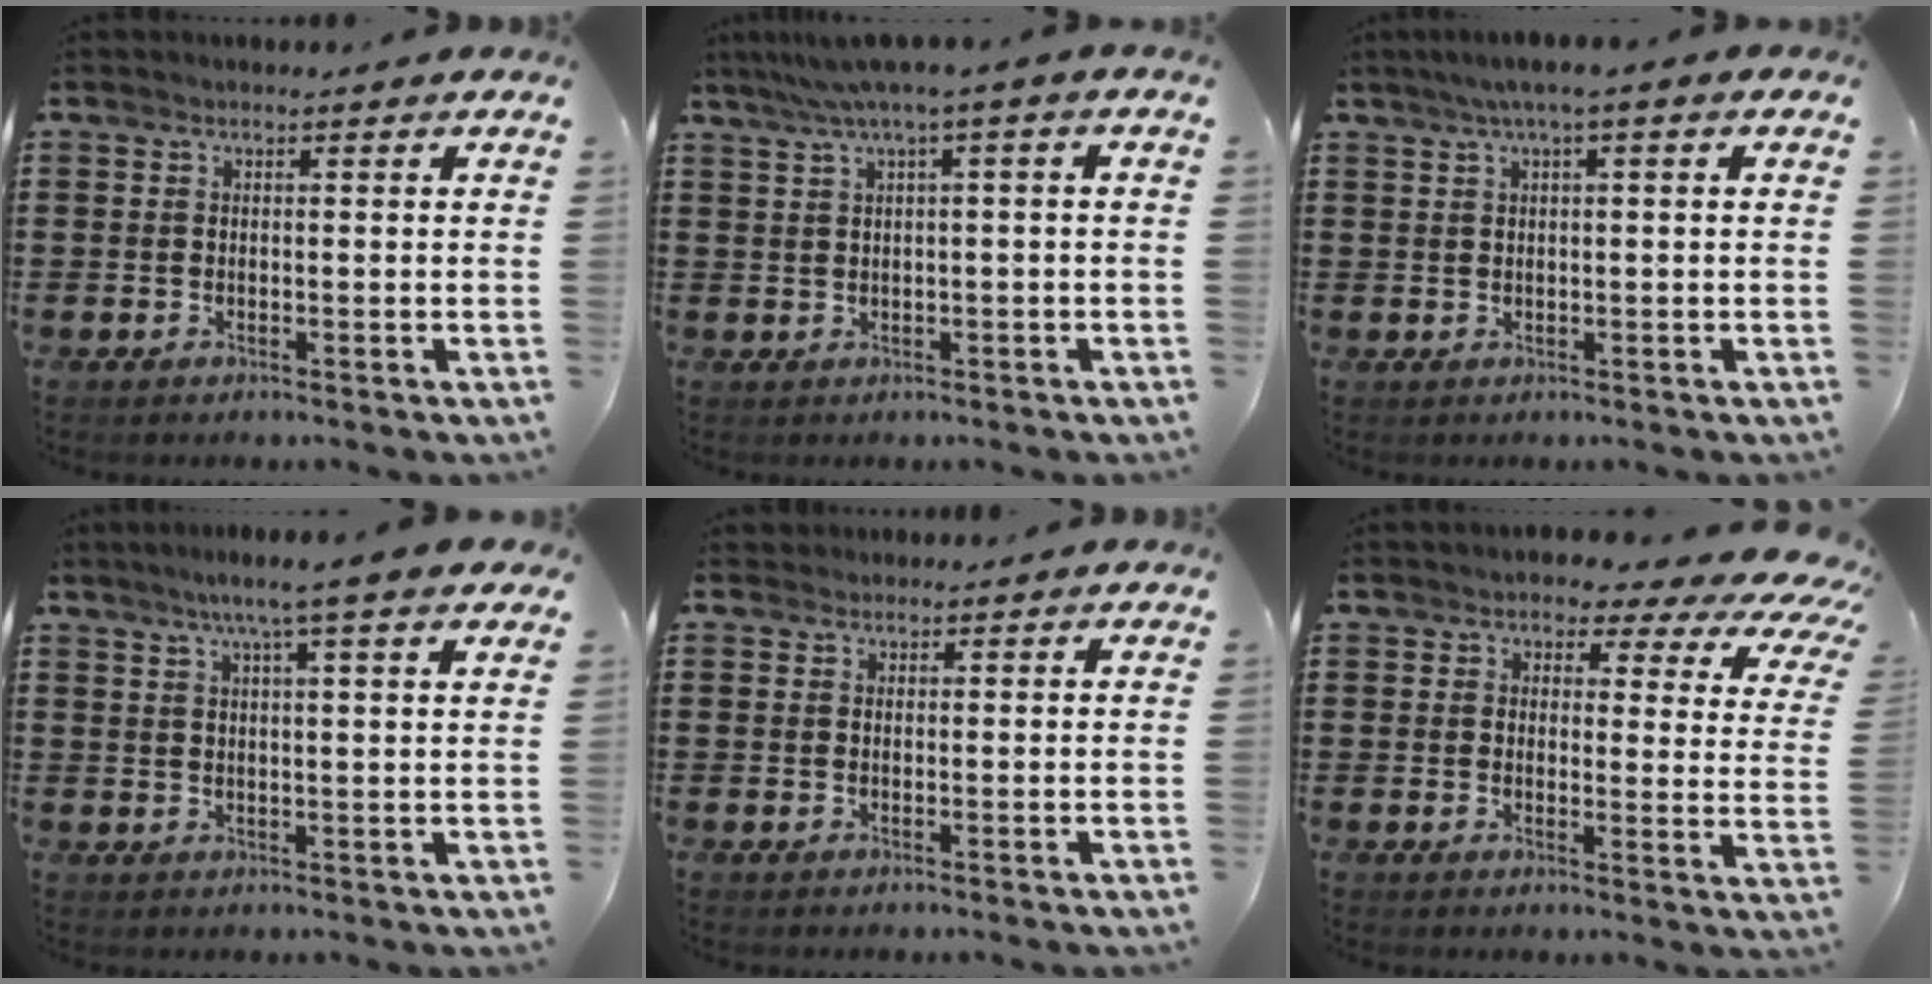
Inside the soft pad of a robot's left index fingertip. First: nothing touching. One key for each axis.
{"total": 3.6, "fx": 0.8, "fy": -0.3, "fz": 3.5, "tx": -0.066, "ty": -0.008, "tz": 0.011}
{"total": 2.3, "fx": 0.4, "fy": 0.1, "fz": 2.2, "tx": -0.041, "ty": 0.000, "tz": 0.006}
{"total": 5.5, "fx": 3.8, "fy": -0.4, "fz": 3.9, "tx": -0.085, "ty": -0.004, "tz": 0.064}
{"total": 1.1, "fx": 0.9, "fy": 0.5, "fz": 0.0, "tx": -0.003, "ty": 0.003, "tz": 0.019}
{"total": 3.4, "fx": 2.7, "fy": 1.3, "fz": 1.6, "tx": -0.043, "ty": -0.019, "tz": 0.039}